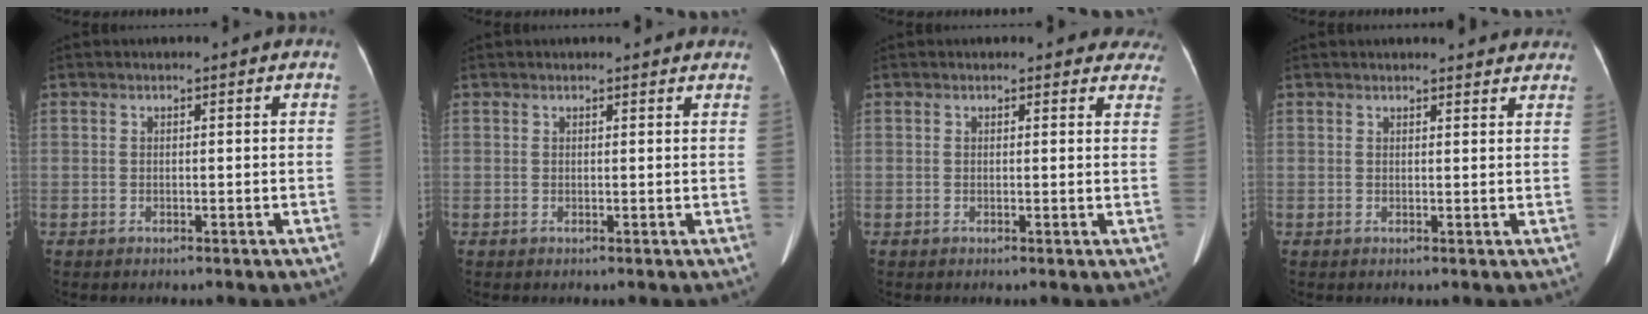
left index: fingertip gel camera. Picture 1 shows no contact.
{"total": 4.3, "force": [4.0, 1.1, 1.4], "torque": [-0.010, 0.012, 0.036]}
{"total": 7.9, "force": [7.3, 2.9, 1.1], "torque": [0.029, -0.011, 0.046]}
{"total": 6.8, "force": [6.4, 1.5, 1.7], "torque": [-0.007, 0.005, 0.057]}